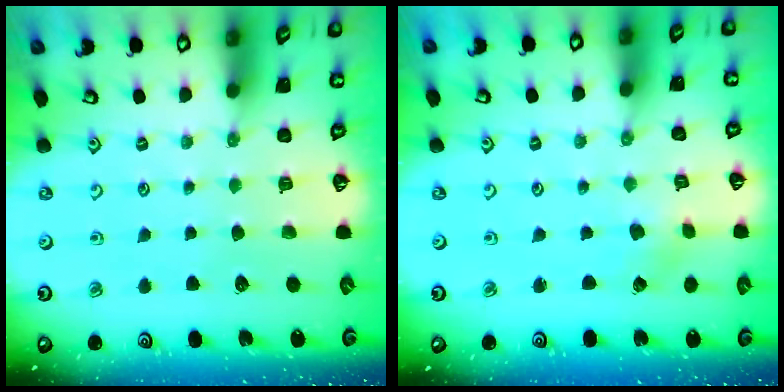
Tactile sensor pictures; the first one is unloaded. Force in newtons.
{"total": 0.8, "press": 0.7, "slide": 0.2}